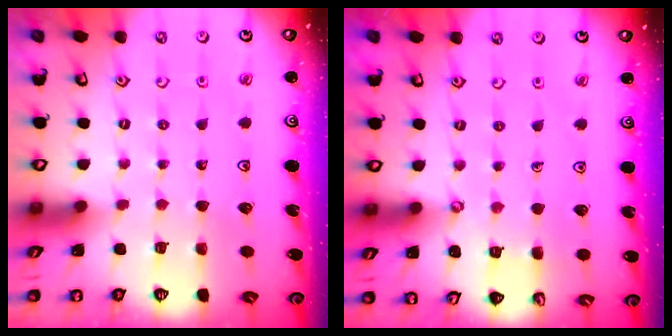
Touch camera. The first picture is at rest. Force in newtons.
{"total": 3.7, "press": 3.7, "slide": 0.5}